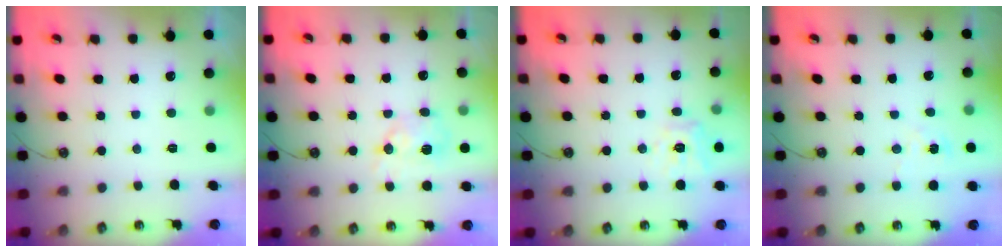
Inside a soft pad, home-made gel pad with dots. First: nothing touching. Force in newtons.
{"total": 8.7, "press": 8.7, "slide": 0.4}
{"total": 10.4, "press": 10.4, "slide": 1.1}
{"total": 3.7, "press": 3.7, "slide": 0.4}